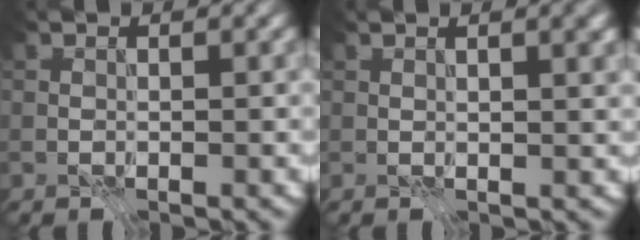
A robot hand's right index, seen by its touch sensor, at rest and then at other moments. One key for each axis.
{"total": 1.9, "fx": 0.9, "fy": 0.3, "fz": 1.6, "tx": -0.022, "ty": 0.003, "tz": 0.017}